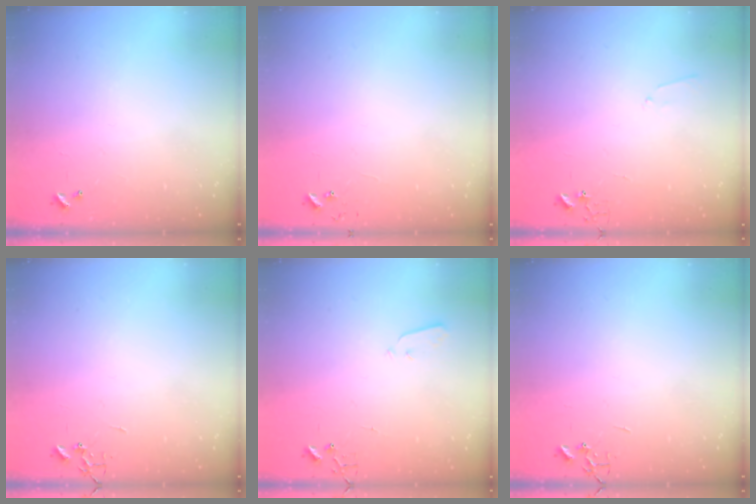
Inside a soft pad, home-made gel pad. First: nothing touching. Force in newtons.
{"total": 5.5, "press": 5.5, "slide": 0.4}
{"total": 4.8, "press": 4.7, "slide": 0.6}
{"total": 0.0}
{"total": 2.0, "press": 2.0, "slide": 0.4}
{"total": 0.0}